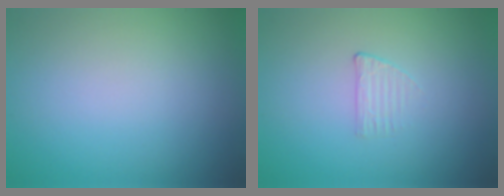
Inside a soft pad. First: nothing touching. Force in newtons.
{"total": 1.0, "press": 0.3, "slide": 1.0}